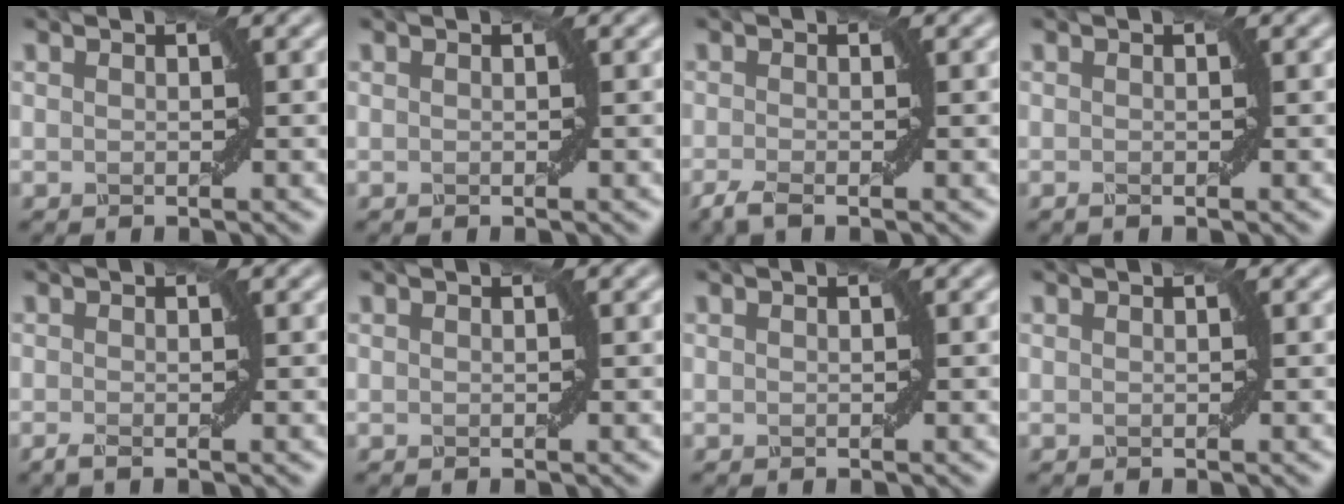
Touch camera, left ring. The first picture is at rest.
{"total": 0.0}
{"total": 1.8, "force": [-1.0, 0.4, 1.5], "torque": [-0.034, -0.003, -0.025]}
{"total": 0.6, "force": [-0.3, 0.0, 0.5], "torque": [-0.007, -0.001, -0.004]}
{"total": 1.2, "force": [-0.6, 0.2, 1.0], "torque": [-0.019, 0.000, -0.012]}
{"total": 0.0}
{"total": 0.0}
{"total": 0.0}